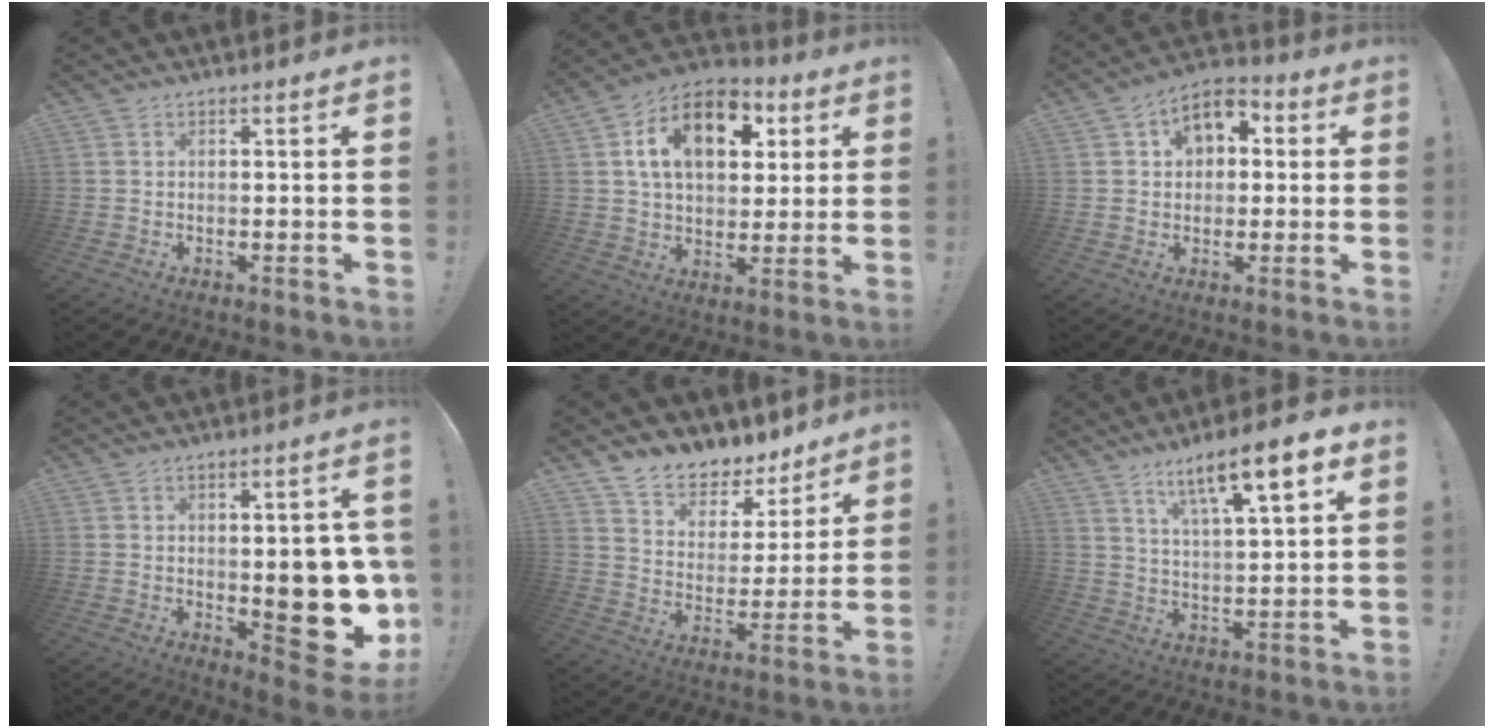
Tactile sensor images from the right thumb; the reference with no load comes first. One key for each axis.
{"total": 17.0, "fx": 6.4, "fy": 10.9, "fz": 11.4, "tx": -0.169, "ty": -0.016, "tz": 0.112}
{"total": 7.1, "fx": 1.7, "fy": 5.2, "fz": 4.5, "tx": -0.056, "ty": 0.006, "tz": 0.031}
{"total": 15.3, "fx": -1.0, "fy": 7.0, "fz": 13.5, "tx": -0.144, "ty": -0.015, "tz": 0.002}
{"total": 9.5, "fx": 8.4, "fy": 4.1, "fz": 1.6, "tx": -0.040, "ty": -0.078, "tz": 0.154}
{"total": 13.0, "fx": 7.8, "fy": 2.1, "fz": 10.2, "tx": -0.162, "ty": -0.039, "tz": 0.118}